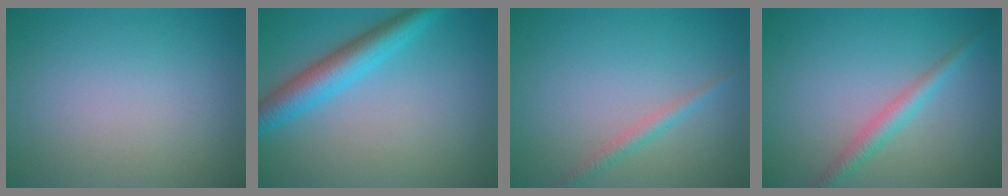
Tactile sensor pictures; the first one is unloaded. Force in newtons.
{"total": 4.9, "press": 4.9, "slide": 0.1}
{"total": 1.4, "press": 1.4, "slide": 0.0}
{"total": 2.3, "press": 2.3, "slide": 0.1}